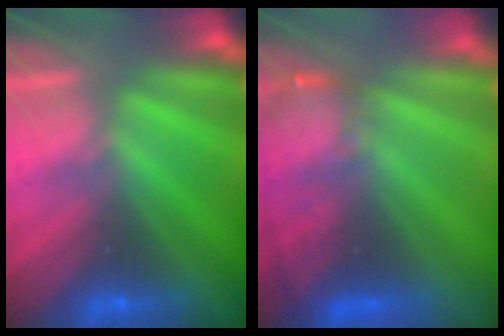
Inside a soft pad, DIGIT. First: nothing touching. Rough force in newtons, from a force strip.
{"total": 3.2}